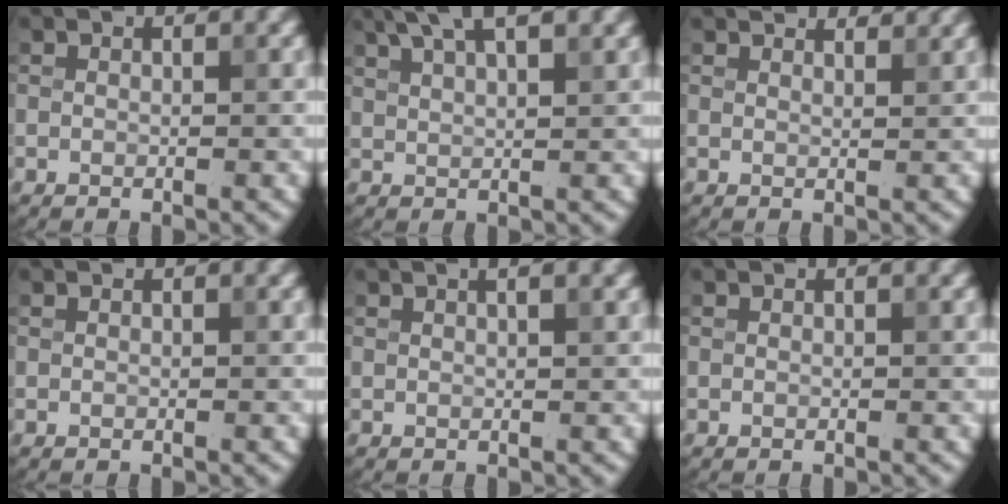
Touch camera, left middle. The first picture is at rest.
{"total": 5.4, "force": [3.9, 1.2, 3.5], "torque": [-0.069, 0.019, 0.071]}
{"total": 2.6, "force": [2.5, 0.3, 0.5], "torque": [-0.018, 0.009, 0.033]}
{"total": 0.0}
{"total": 1.5, "force": [1.0, 0.1, 1.1], "torque": [-0.016, 0.005, 0.020]}
{"total": 0.0}